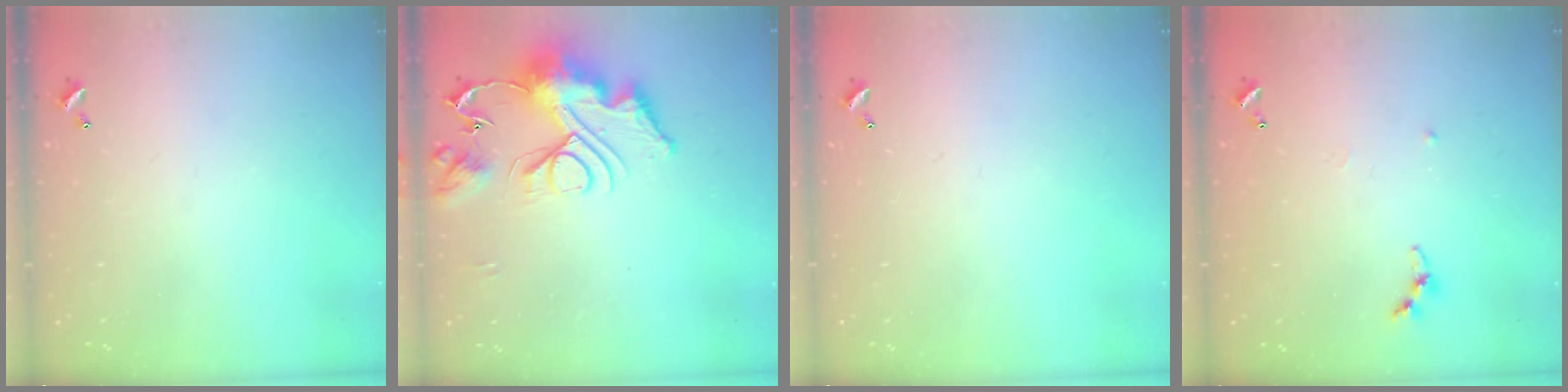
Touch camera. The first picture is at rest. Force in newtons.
{"total": 17.1, "press": 17.1, "slide": 1.7}
{"total": 0.0}
{"total": 6.2, "press": 6.1, "slide": 0.7}